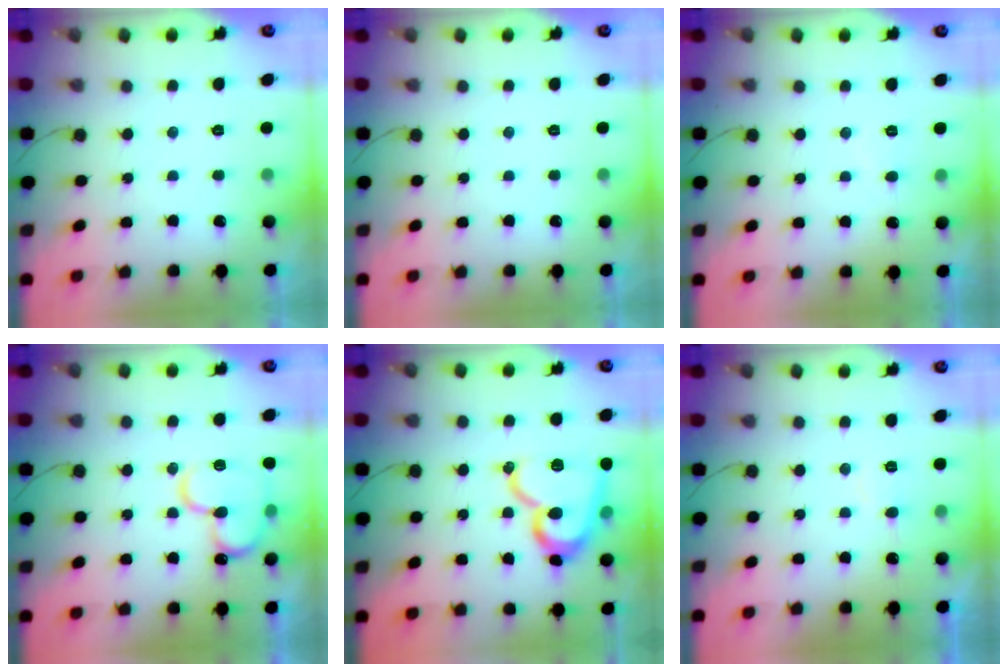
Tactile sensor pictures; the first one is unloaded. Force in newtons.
{"total": 0.0}
{"total": 2.9, "press": 2.9, "slide": 0.2}
{"total": 14.9, "press": 14.8, "slide": 2.0}
{"total": 17.0, "press": 17.0, "slide": 1.4}
{"total": 4.9, "press": 4.9, "slide": 0.5}